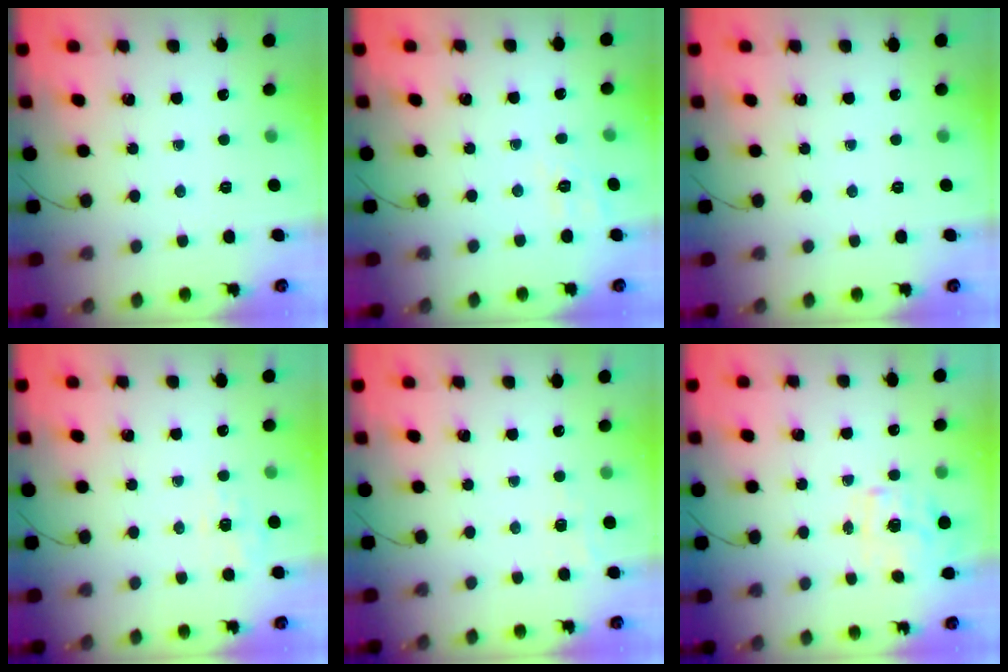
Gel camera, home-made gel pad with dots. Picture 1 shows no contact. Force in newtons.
{"total": 2.1, "press": 0.4, "slide": 2.1}
{"total": 0.0}
{"total": 1.6, "press": 0.2, "slide": 1.6}
{"total": 4.3, "press": 4.2, "slide": 0.9}
{"total": 10.3, "press": 10.3, "slide": 0.3}